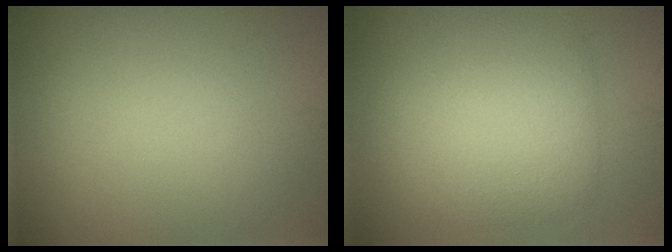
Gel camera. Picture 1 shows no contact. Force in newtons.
{"total": 5.3, "press": 5.3, "slide": 0.3}